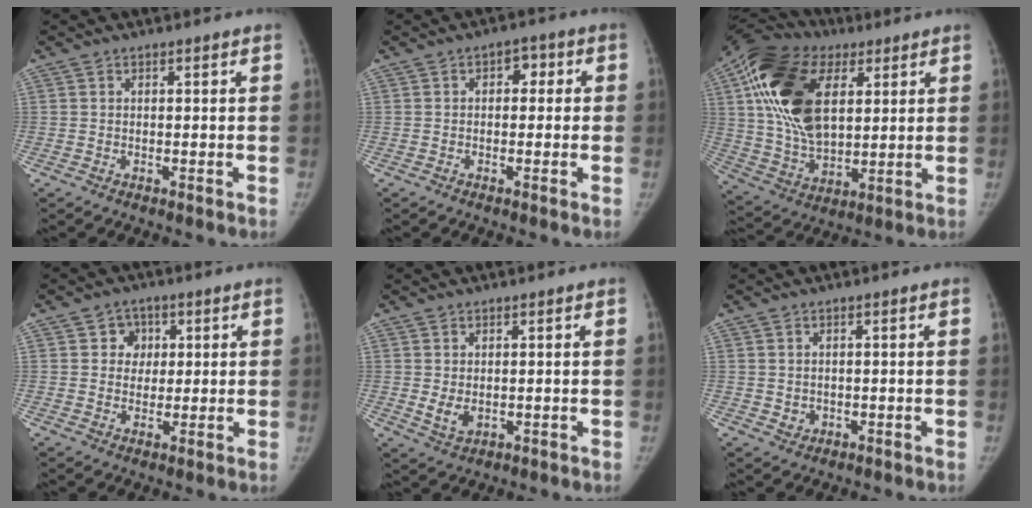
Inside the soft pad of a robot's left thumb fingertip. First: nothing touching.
{"total": 4.2, "force": [0.2, 3.0, 2.9], "torque": [-0.011, 0.013, -0.007]}
{"total": 24.1, "force": [7.1, 14.5, 17.8], "torque": [-0.334, -0.012, 0.124]}
{"total": 5.2, "force": [1.4, 4.8, 1.8], "torque": [0.009, 0.003, 0.015]}
{"total": 3.6, "force": [0.0, 2.6, 2.5], "torque": [-0.042, -0.004, 0.009]}
{"total": 2.2, "force": [0.0, 2.0, 0.9], "torque": [-0.007, 0.000, 0.008]}